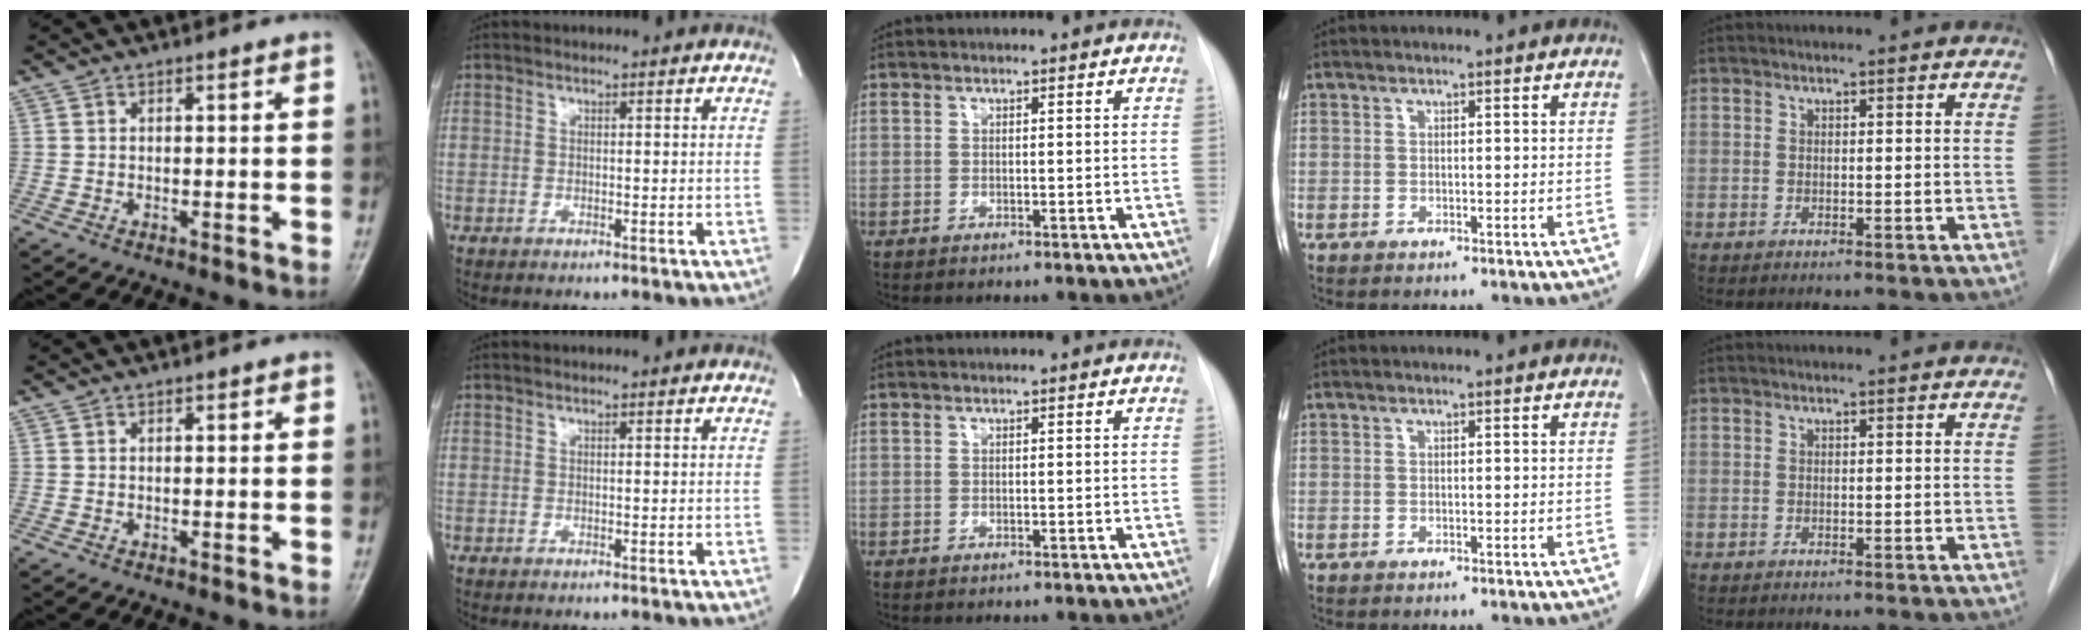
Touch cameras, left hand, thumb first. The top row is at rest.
{"index": {"total": 0.7, "force": [0.7, 0.0, 0.2], "torque": [-0.009, 0.004, 0.009]}}